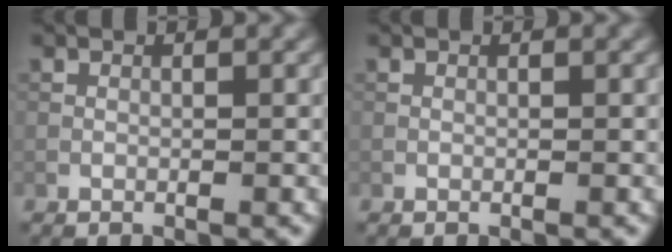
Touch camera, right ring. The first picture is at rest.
{"total": 0.0}